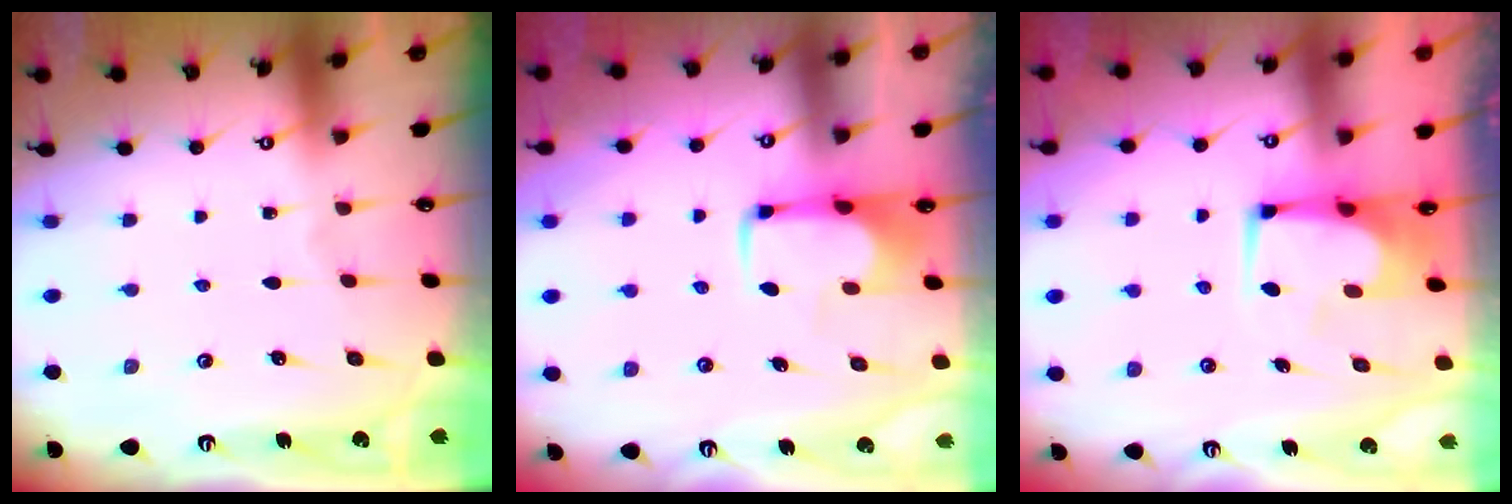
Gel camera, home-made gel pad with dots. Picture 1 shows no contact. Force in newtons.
{"total": 2.1, "press": 2.0, "slide": 0.4}
{"total": 1.2, "press": 1.2, "slide": 0.2}